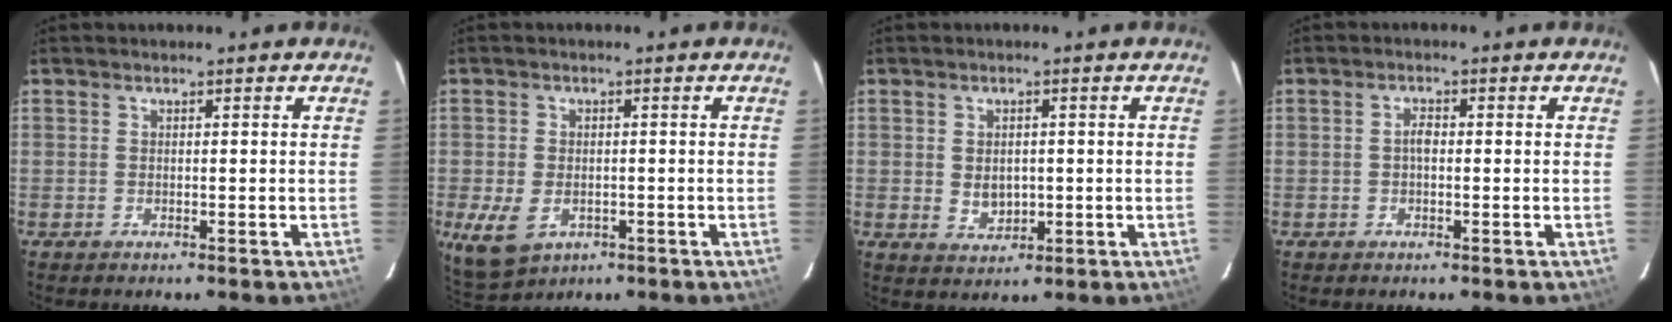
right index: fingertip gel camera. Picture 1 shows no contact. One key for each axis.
{"total": 7.1, "fx": -2.4, "fy": 4.8, "fz": 4.6, "tx": -0.105, "ty": -0.016, "tz": -0.033}
{"total": 4.1, "fx": -0.2, "fy": 3.2, "fz": 2.5, "tx": -0.042, "ty": -0.004, "tz": 0.004}
{"total": 1.6, "fx": -0.2, "fy": 0.9, "fz": 1.3, "tx": -0.025, "ty": 0.007, "tz": -0.006}